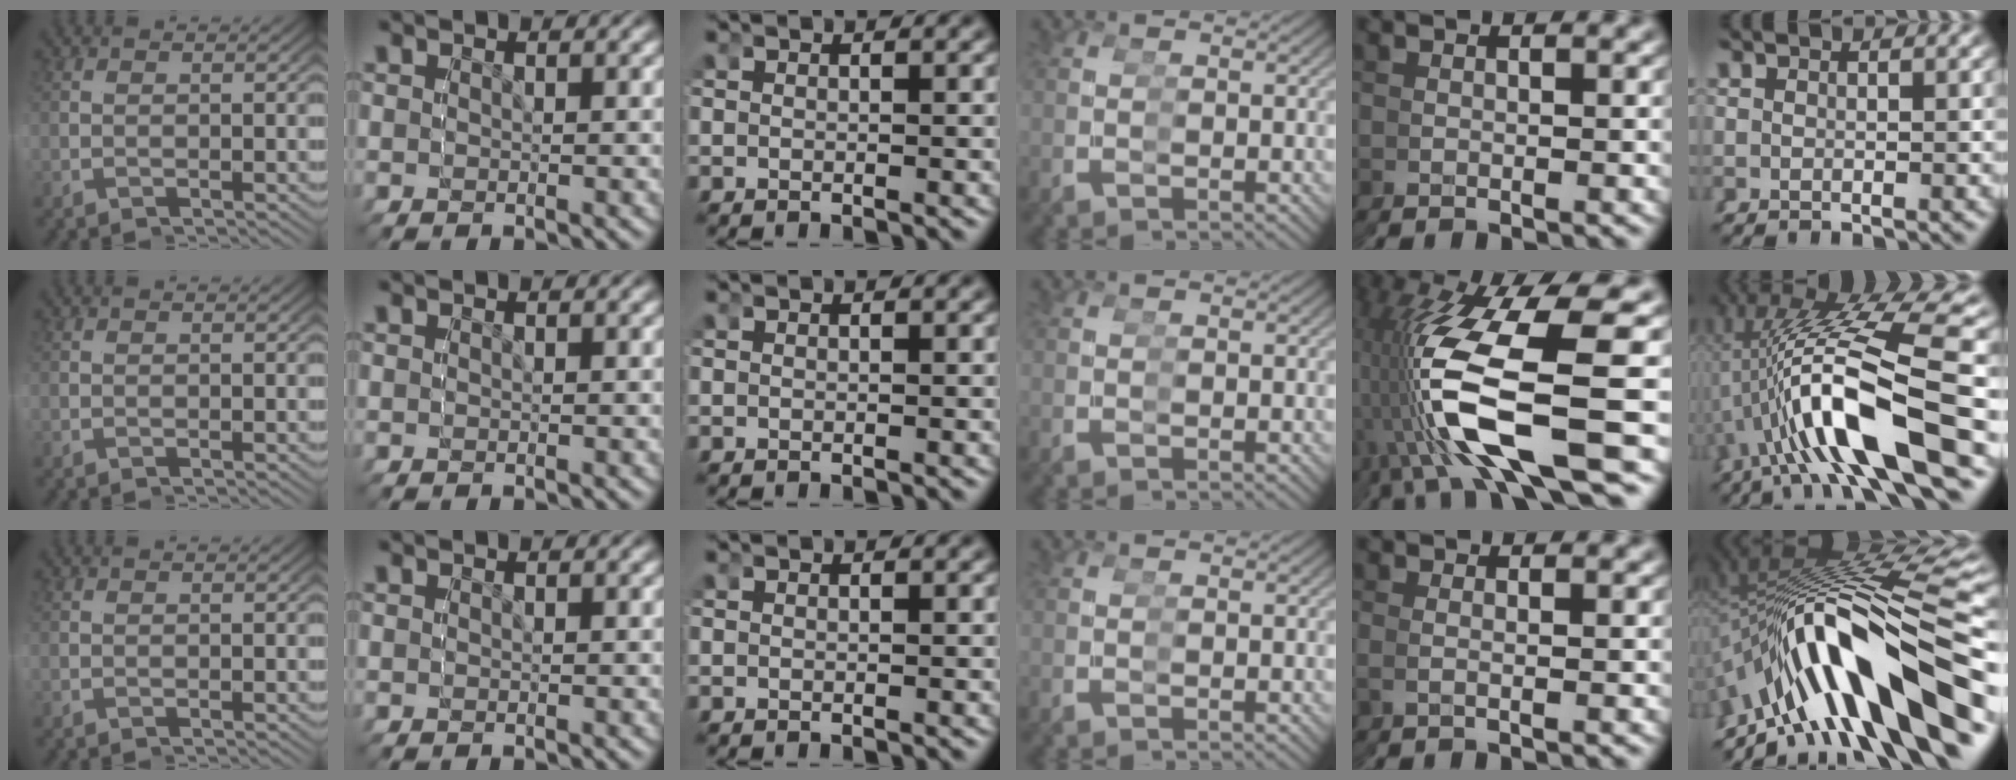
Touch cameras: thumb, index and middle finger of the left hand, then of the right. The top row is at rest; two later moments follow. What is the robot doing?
{"motion": "grasp_and_lifting", "object": "cup"}